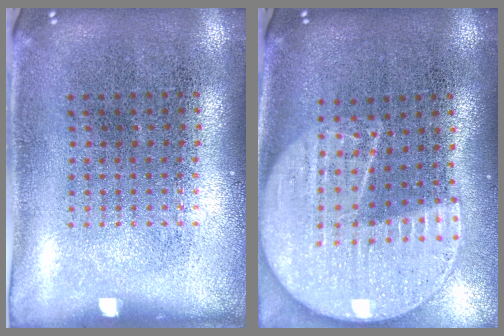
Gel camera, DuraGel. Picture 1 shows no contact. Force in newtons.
{"total": 2.3, "press": 2.0, "slide": 1.1}